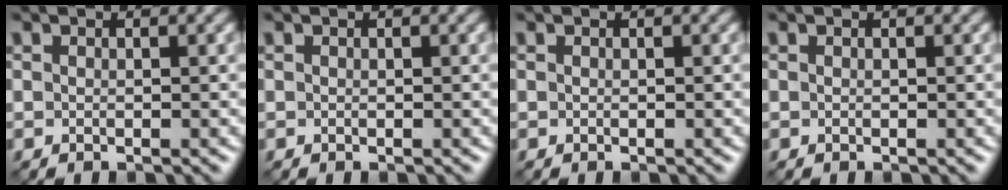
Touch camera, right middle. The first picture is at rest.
{"total": 0.0}
{"total": 0.0}
{"total": 0.0}